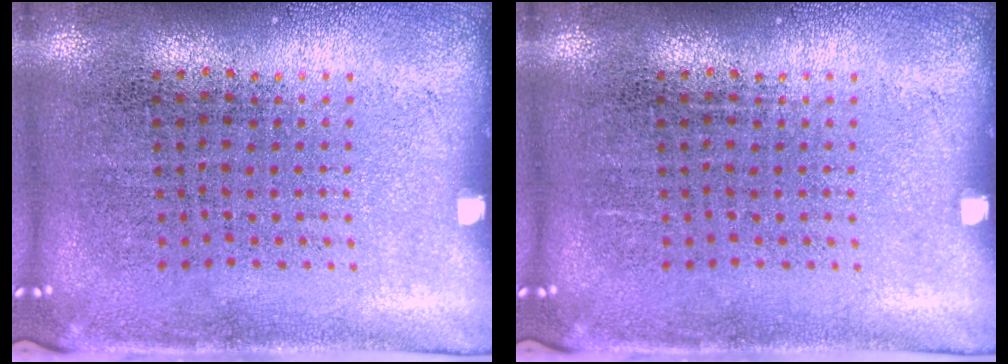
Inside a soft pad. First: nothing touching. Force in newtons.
{"total": 0.0}